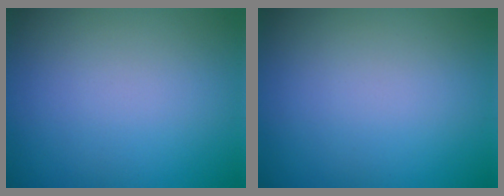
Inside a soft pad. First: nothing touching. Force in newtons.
{"total": 0.0}